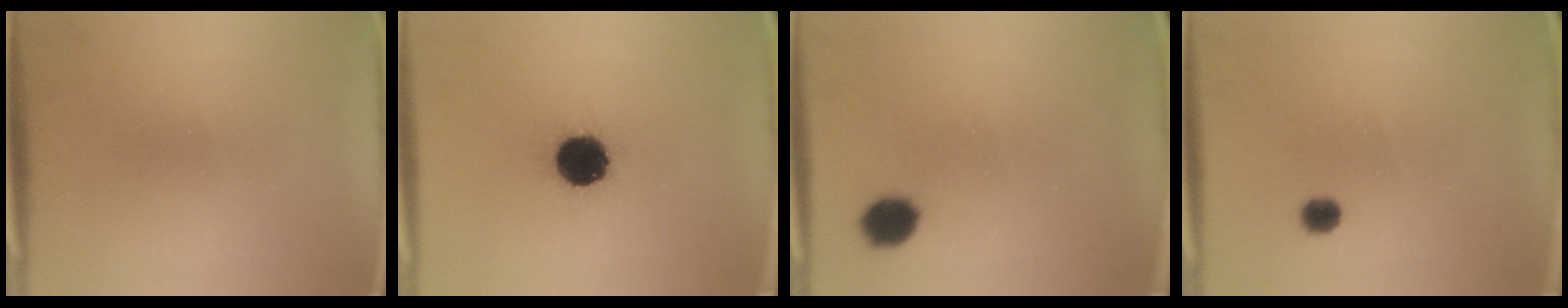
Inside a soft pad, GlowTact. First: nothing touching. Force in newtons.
{"total": 13.5}
{"total": 4.8}
{"total": 1.9}